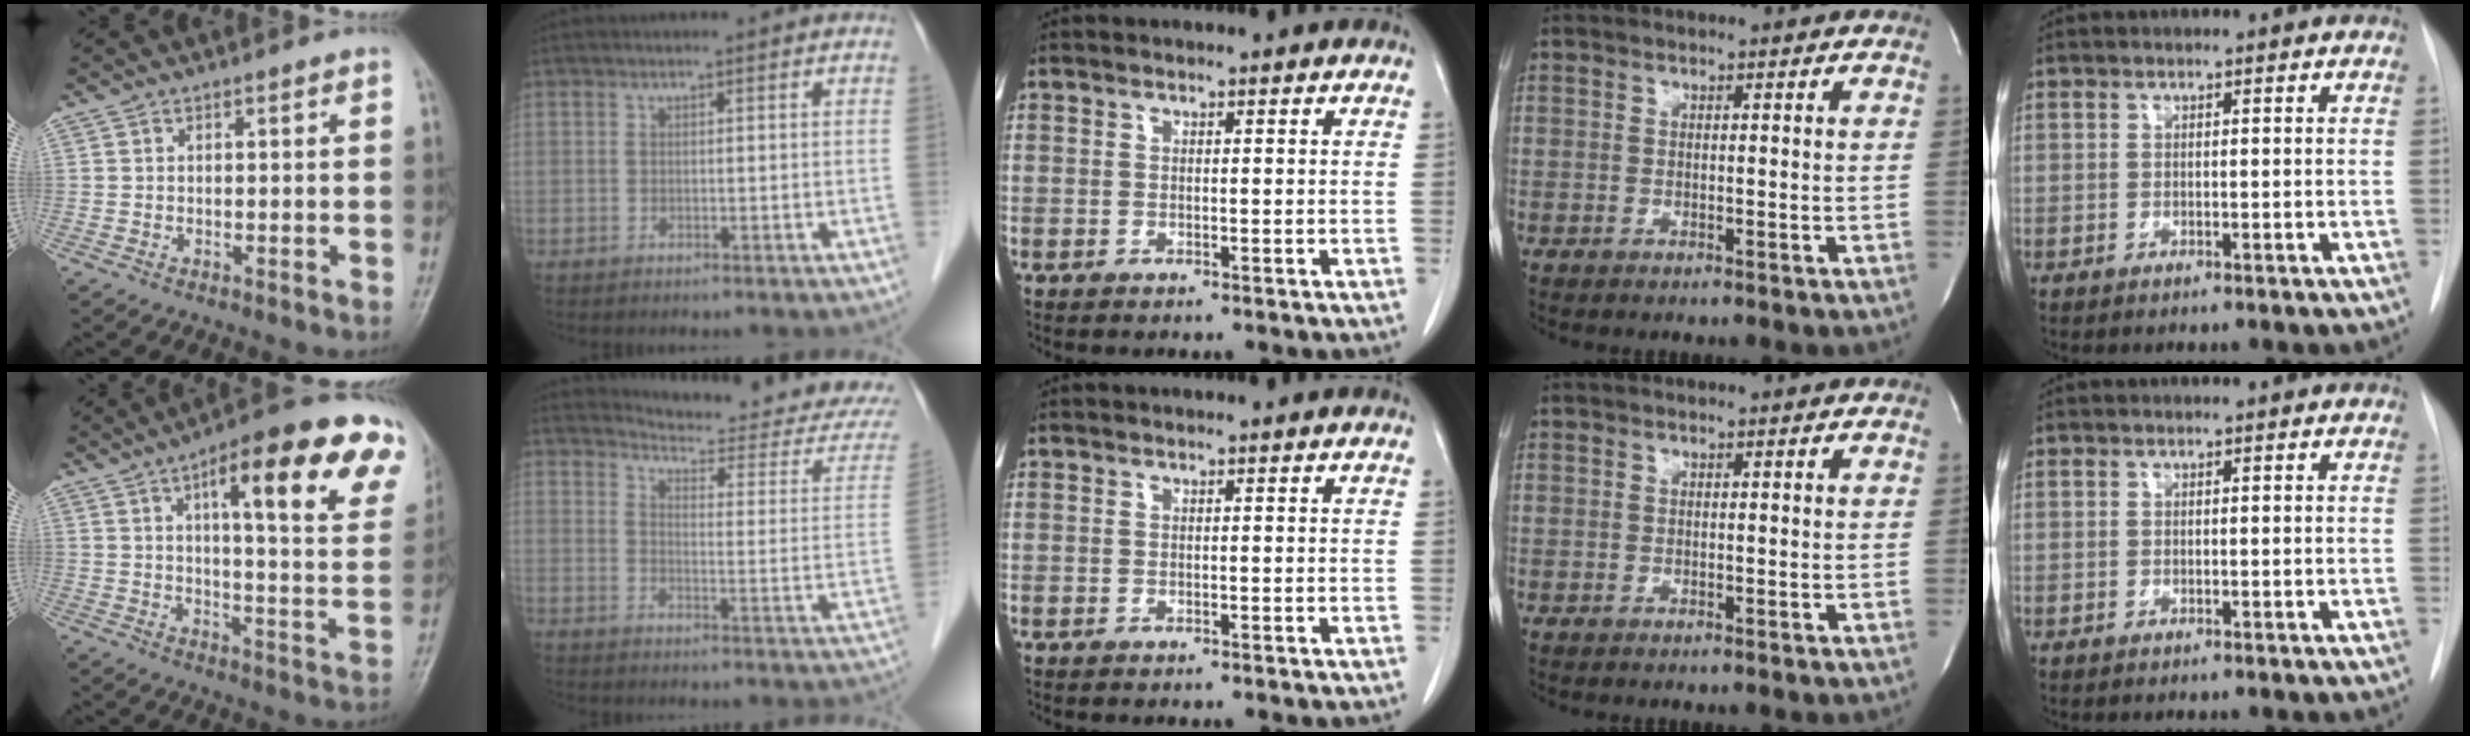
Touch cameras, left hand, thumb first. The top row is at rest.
{"thumb": {"total": 23.0, "force": [11.0, 6.1, 19.2], "torque": [-0.228, -0.022, 0.143]}, "index": {"total": 15.8, "force": [15.6, -0.2, 2.7], "torque": [-0.036, -0.103, 0.174]}}